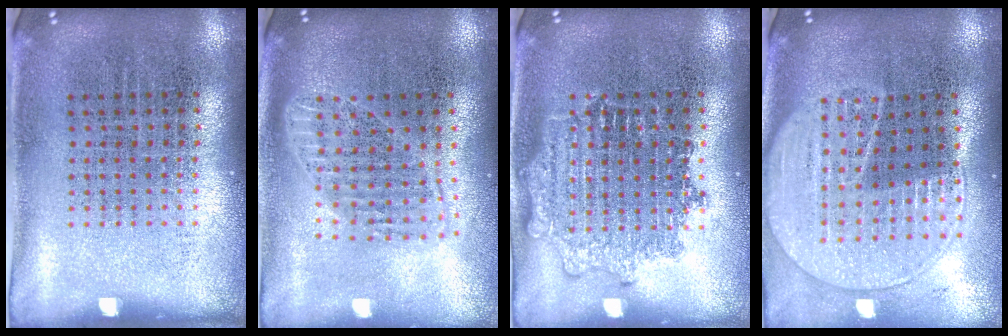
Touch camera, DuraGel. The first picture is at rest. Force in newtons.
{"total": 1.7, "press": 1.5, "slide": 0.9}
{"total": 2.4, "press": 2.4, "slide": 0.3}
{"total": 2.0, "press": 1.8, "slide": 1.0}